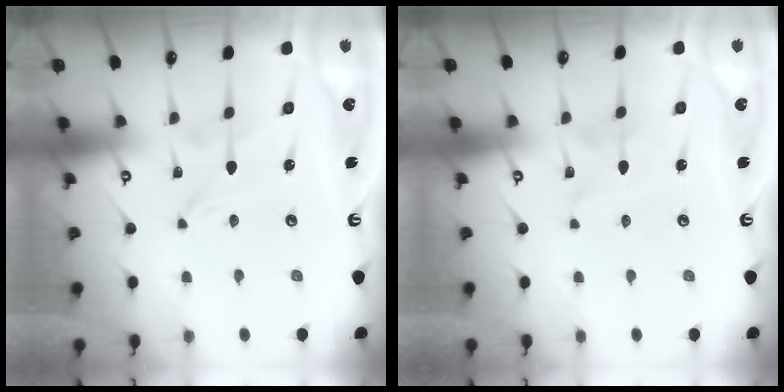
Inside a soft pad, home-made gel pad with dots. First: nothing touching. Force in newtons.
{"total": 3.1, "press": 3.1, "slide": 0.3}